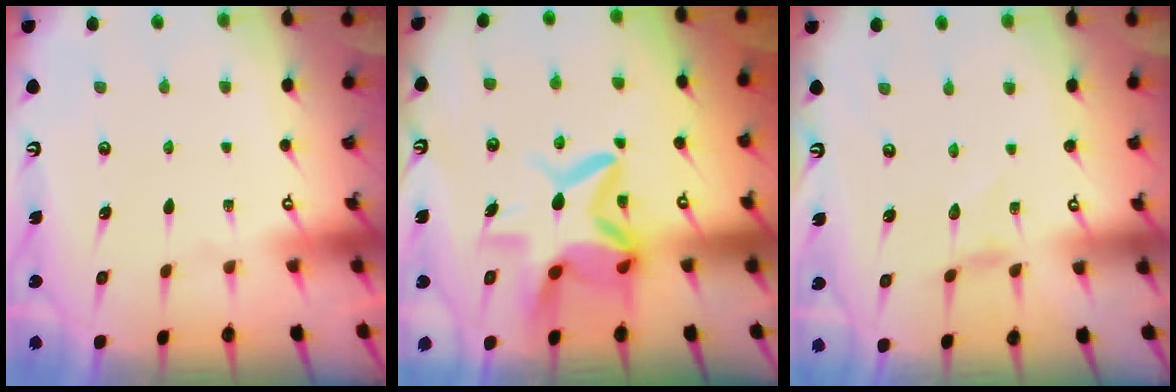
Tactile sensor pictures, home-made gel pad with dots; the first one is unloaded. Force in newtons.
{"total": 10.0, "press": 9.9, "slide": 1.2}
{"total": 0.0}